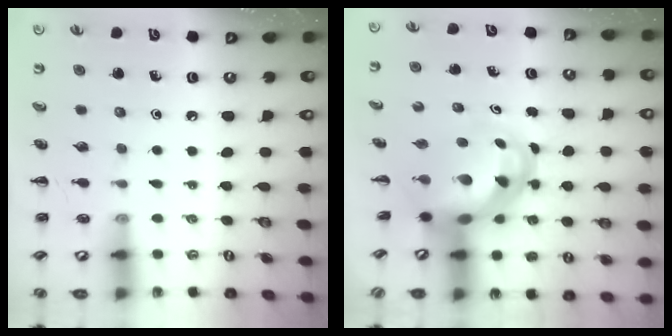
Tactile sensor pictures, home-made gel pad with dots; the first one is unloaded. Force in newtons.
{"total": 6.3, "press": 6.1, "slide": 1.9}